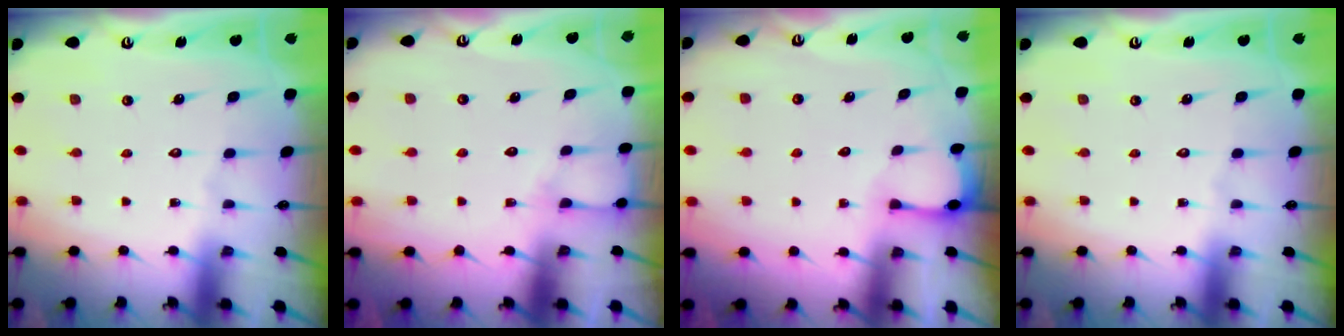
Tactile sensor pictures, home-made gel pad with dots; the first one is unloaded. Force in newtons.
{"total": 5.7, "press": 5.7, "slide": 0.5}
{"total": 1.7, "press": 1.7, "slide": 0.2}
{"total": 0.0}